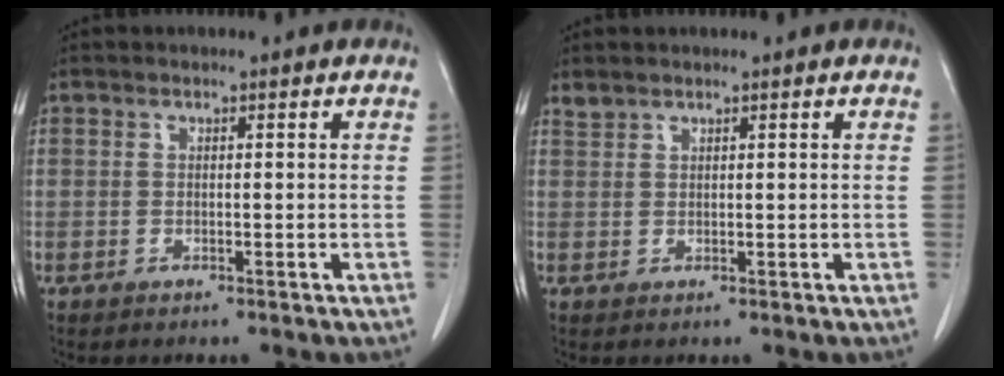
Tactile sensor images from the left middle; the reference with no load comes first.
{"total": 1.0, "force": [1.0, 0.2, 0.0], "torque": [-0.006, 0.004, 0.025]}